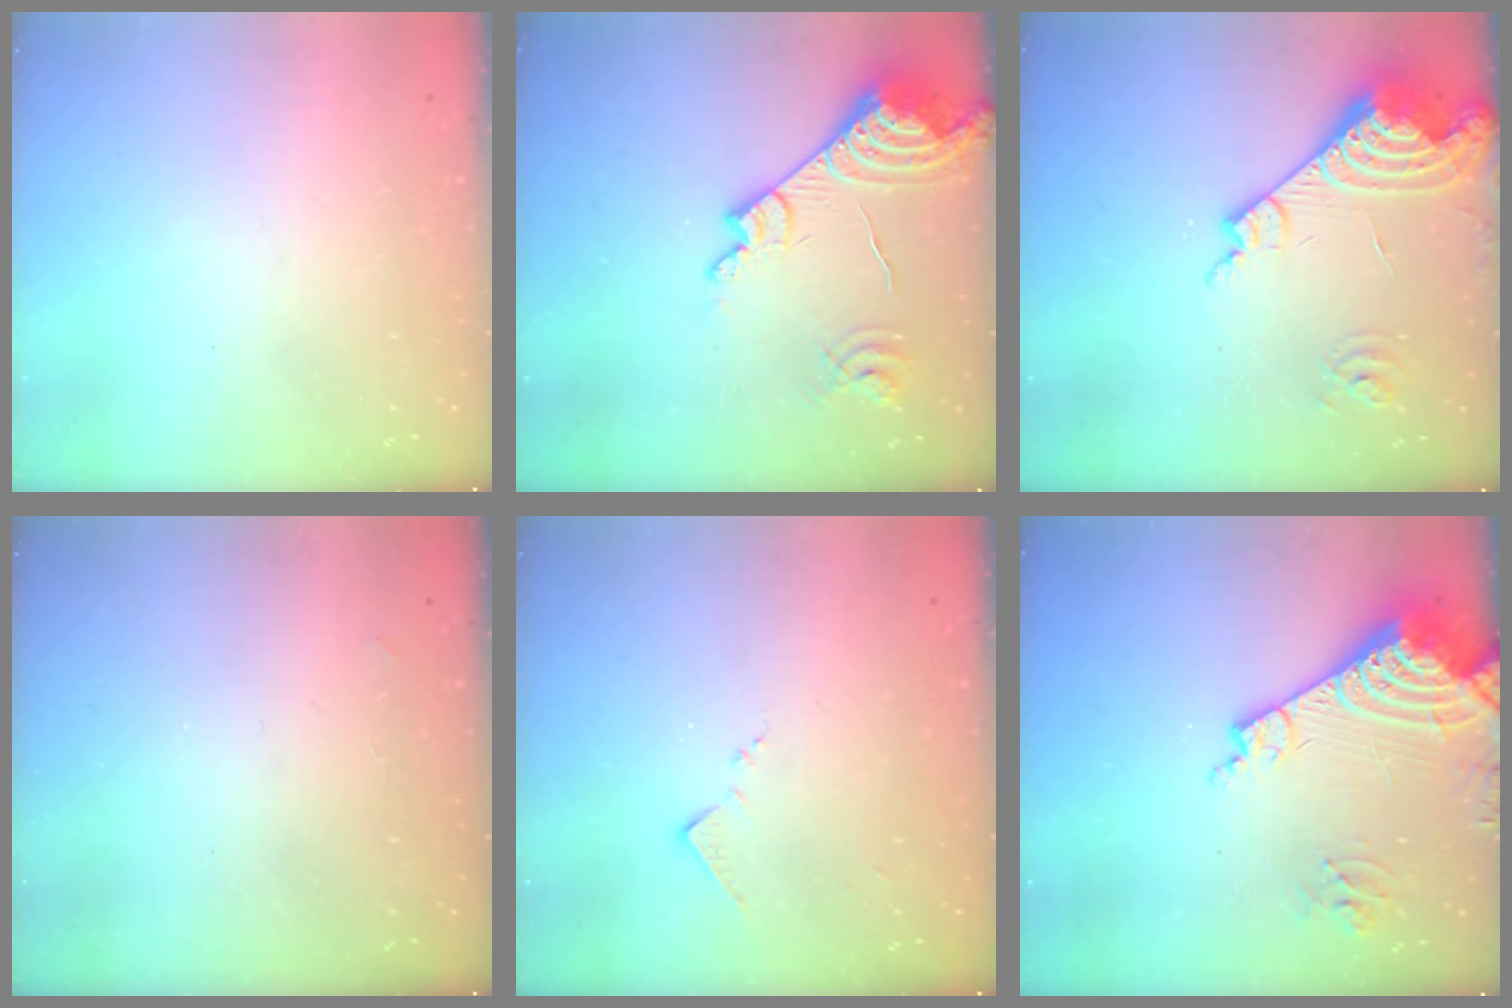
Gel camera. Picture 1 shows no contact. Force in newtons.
{"total": 17.2, "press": 17.1, "slide": 1.9}
{"total": 17.0, "press": 16.9, "slide": 2.0}
{"total": 1.1, "press": 1.0, "slide": 0.3}
{"total": 7.1, "press": 7.1, "slide": 0.7}
{"total": 14.7, "press": 14.6, "slide": 1.9}